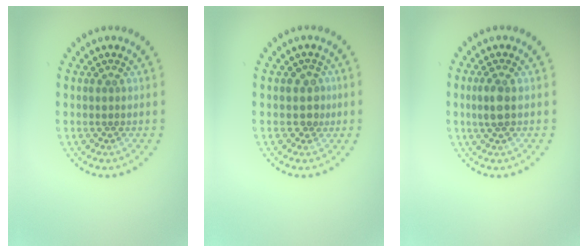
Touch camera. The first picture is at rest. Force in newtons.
{"total": 1.6, "press": 1.3, "slide": 1.0}
{"total": 1.7, "press": 1.7, "slide": 0.3}